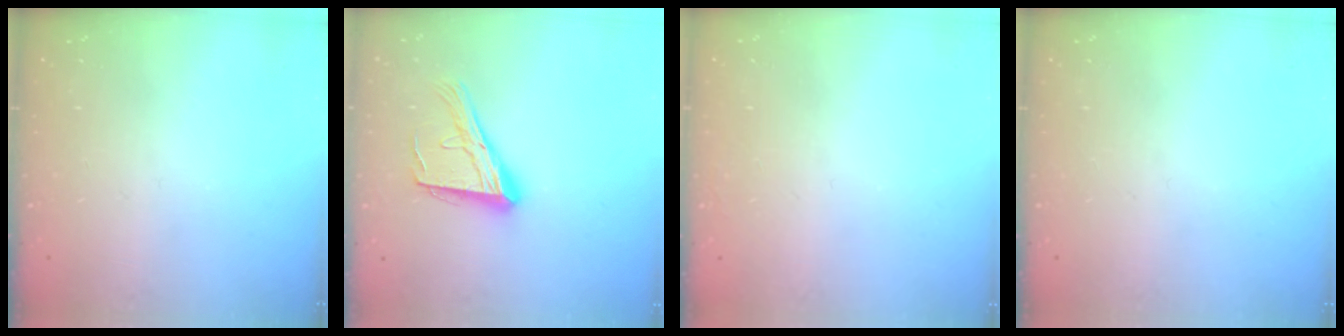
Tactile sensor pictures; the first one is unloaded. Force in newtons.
{"total": 16.9, "press": 16.8, "slide": 1.8}
{"total": 1.5, "press": 1.5, "slide": 0.1}
{"total": 0.0}